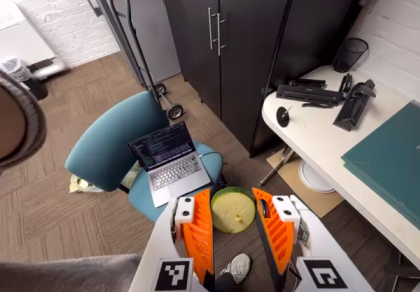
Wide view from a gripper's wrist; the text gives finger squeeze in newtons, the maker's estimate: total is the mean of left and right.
{"total": 10.4, "left": 11.0, "right": 9.9}